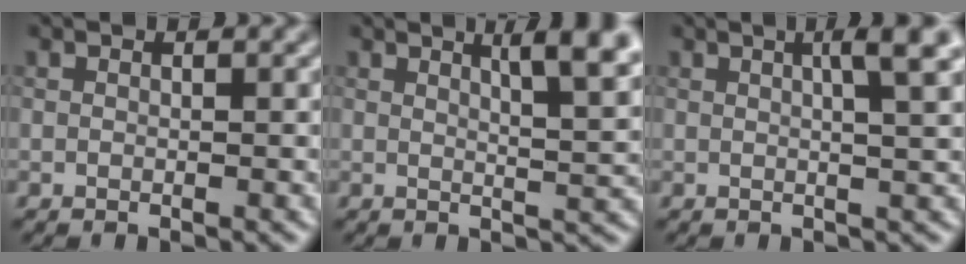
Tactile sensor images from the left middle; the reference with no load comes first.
{"total": 5.7, "force": [2.8, 1.5, 4.7], "torque": [-0.043, 0.011, 0.034]}
{"total": 4.3, "force": [1.5, 0.9, 4.0], "torque": [-0.047, 0.014, 0.016]}